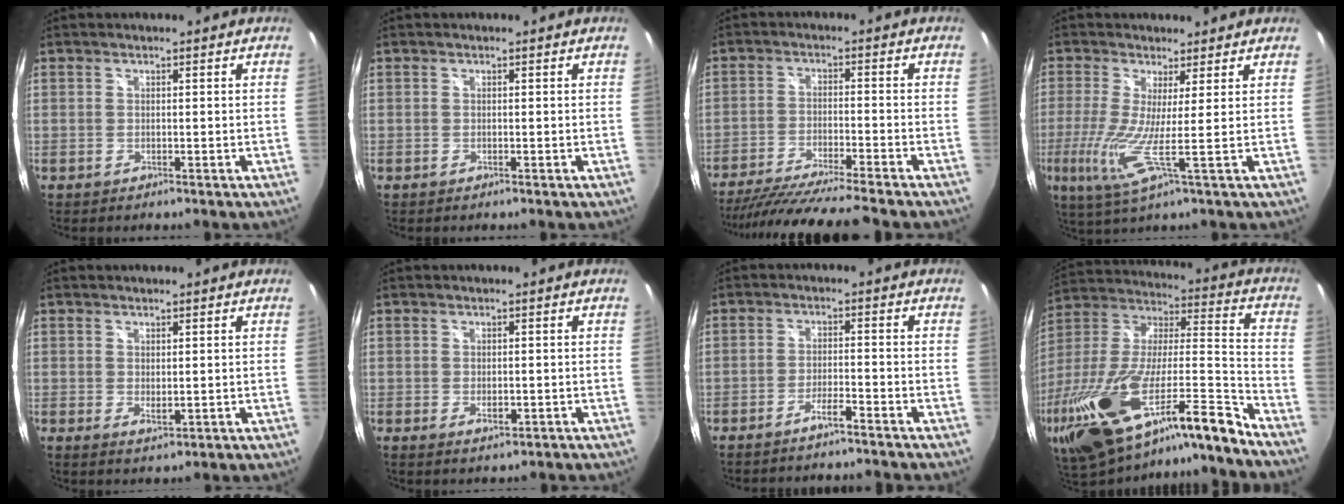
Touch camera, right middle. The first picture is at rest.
{"total": 0.0}
{"total": 15.0, "force": [-13.3, -0.9, 6.8], "torque": [-0.141, -0.025, -0.218]}
{"total": 7.3, "force": [-0.6, -1.0, 7.2], "torque": [-0.165, -0.017, -0.022]}
{"total": 1.8, "force": [0.1, 0.9, 1.6], "torque": [-0.025, -0.002, 0.004]}
{"total": 2.3, "force": [-1.0, 1.2, 1.7], "torque": [-0.027, -0.003, -0.013]}
{"total": 3.8, "force": [-3.5, -0.3, 1.5], "torque": [-0.048, 0.004, -0.058]}
{"total": 29.7, "force": [-20.0, 5.1, 21.3], "torque": [-0.369, -0.065, -0.336]}